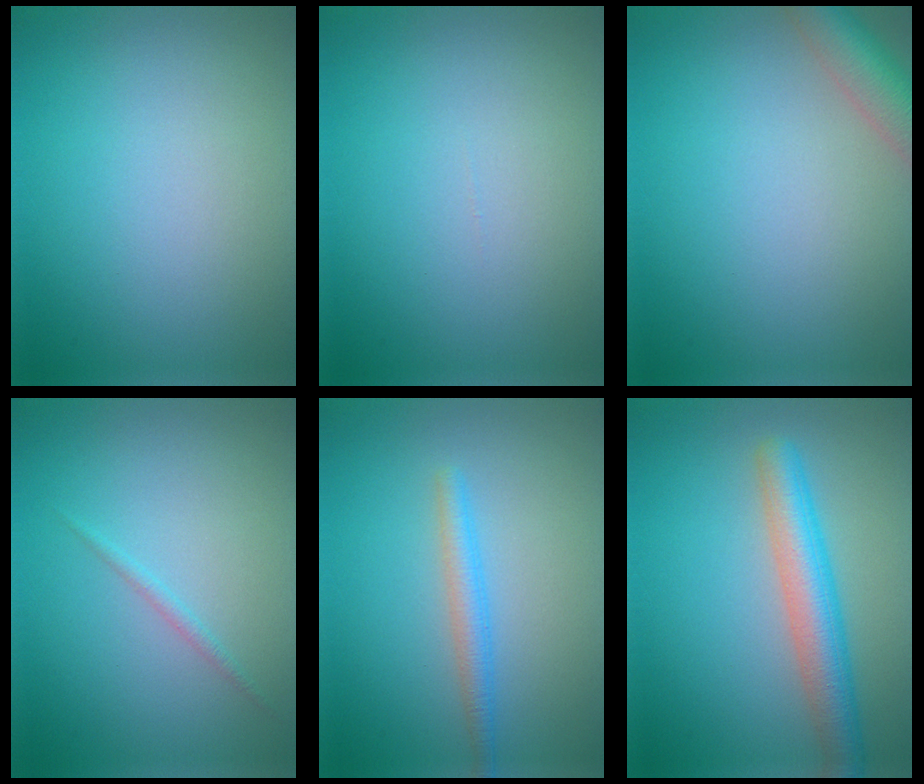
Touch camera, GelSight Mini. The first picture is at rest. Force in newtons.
{"total": 0.0}
{"total": 4.7, "press": 4.7, "slide": 0.4}
{"total": 0.7, "press": 0.7, "slide": 0.1}
{"total": 2.1, "press": 2.1, "slide": 0.2}
{"total": 5.1, "press": 5.1, "slide": 0.1}